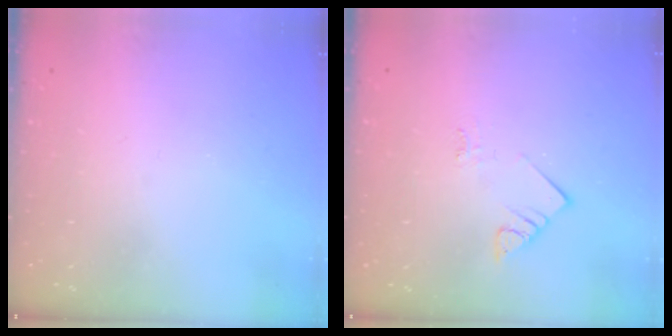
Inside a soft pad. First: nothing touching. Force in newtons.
{"total": 3.3, "press": 3.3, "slide": 0.1}